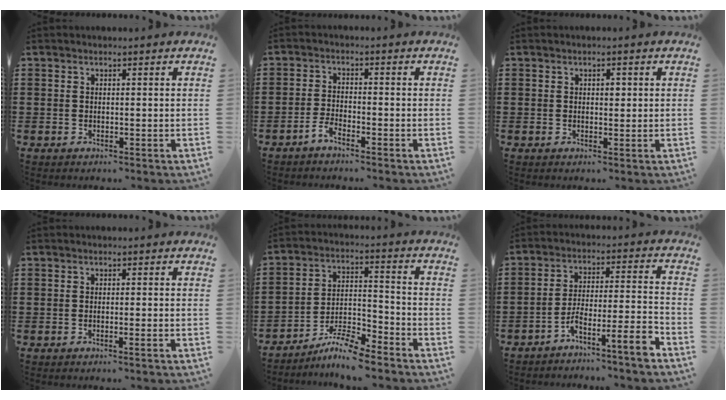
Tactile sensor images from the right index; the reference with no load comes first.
{"total": 2.3, "force": [-2.0, 0.4, 1.1], "torque": [-0.029, 0.001, -0.041]}
{"total": 1.1, "force": [0.3, 0.7, 0.9], "torque": [-0.009, 0.002, 0.002]}
{"total": 0.9, "force": [-0.6, -0.2, 0.7], "torque": [-0.009, -0.006, -0.010]}
{"total": 7.0, "force": [-6.4, 0.5, 2.9], "torque": [-0.059, 0.004, -0.124]}
{"total": 7.2, "force": [-6.0, -0.2, 4.0], "torque": [-0.066, -0.002, -0.116]}